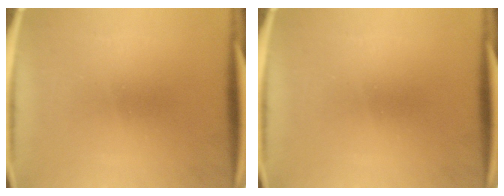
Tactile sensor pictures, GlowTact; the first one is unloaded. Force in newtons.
{"total": 0.0}